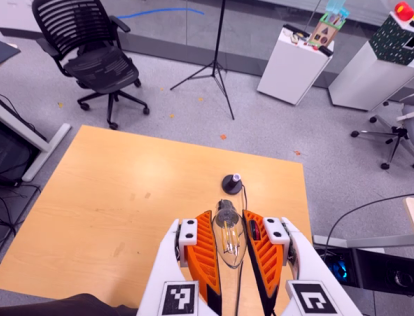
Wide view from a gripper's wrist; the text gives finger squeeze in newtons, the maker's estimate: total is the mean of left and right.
{"total": 11.5, "left": 11.7, "right": 11.3}